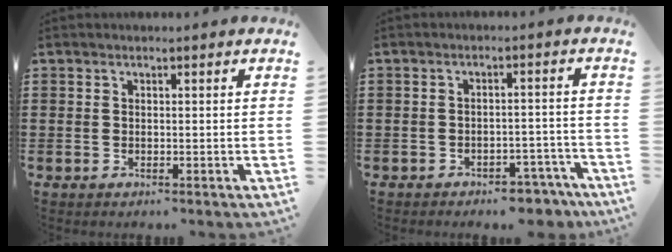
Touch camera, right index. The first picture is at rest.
{"total": 3.7, "force": [-3.5, 0.7, 0.9], "torque": [-0.016, 0.008, -0.070]}